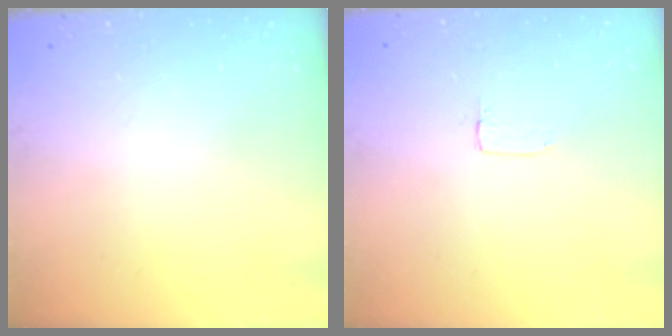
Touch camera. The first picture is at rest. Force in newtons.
{"total": 1.2, "press": 1.2, "slide": 0.0}